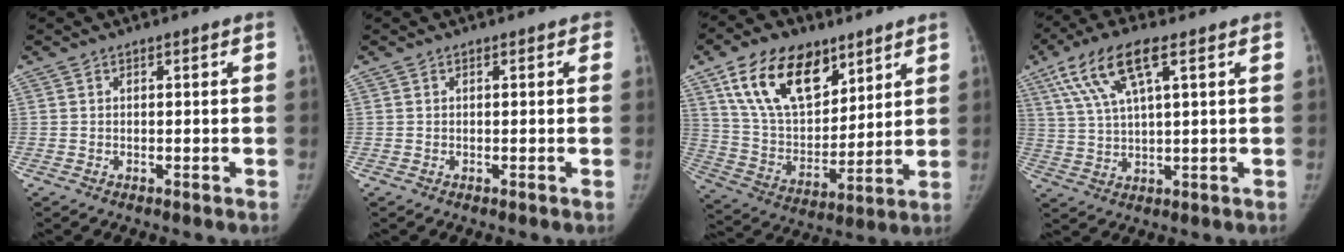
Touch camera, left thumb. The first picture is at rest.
{"total": 0.0}
{"total": 19.9, "force": [11.1, 11.4, 12.0], "torque": [-0.169, -0.042, 0.204]}
{"total": 11.3, "force": [5.1, 3.3, 9.5], "torque": [-0.204, 0.004, 0.099]}